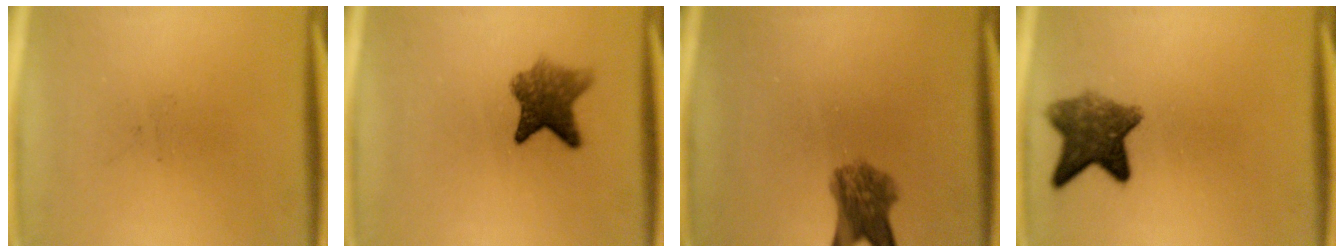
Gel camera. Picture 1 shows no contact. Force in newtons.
{"total": 6.2}
{"total": 5.9}
{"total": 7.5}